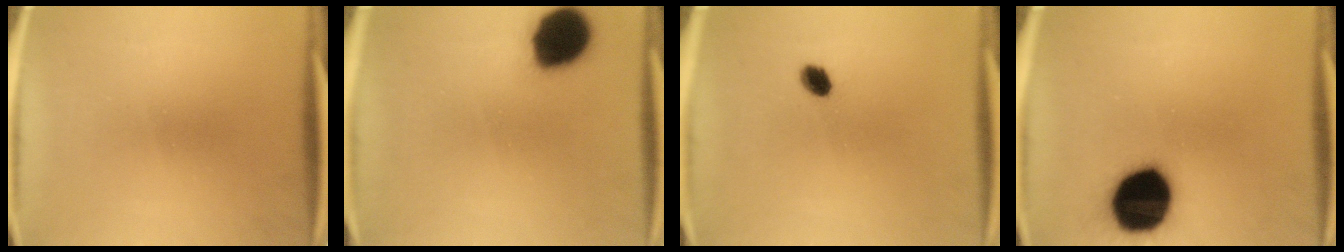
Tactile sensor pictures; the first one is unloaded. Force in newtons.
{"total": 13.9}
{"total": 2.9}
{"total": 19.7}